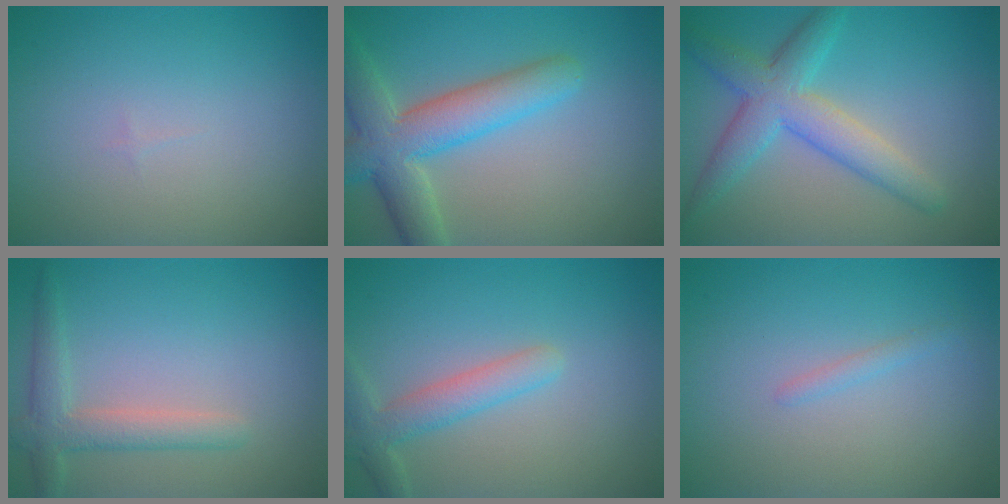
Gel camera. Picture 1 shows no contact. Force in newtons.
{"total": 6.7, "press": 6.7, "slide": 0.3}
{"total": 5.3, "press": 5.3, "slide": 0.2}
{"total": 3.0, "press": 3.0, "slide": 0.2}
{"total": 3.0, "press": 3.0, "slide": 0.2}
{"total": 0.7, "press": 0.7, "slide": 0.0}